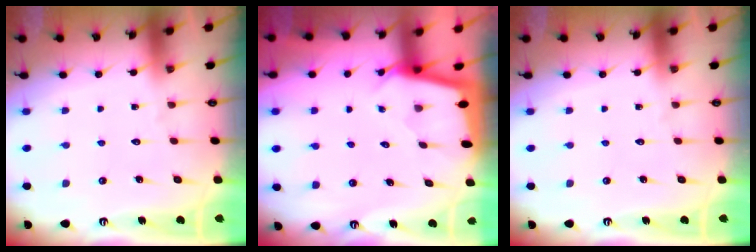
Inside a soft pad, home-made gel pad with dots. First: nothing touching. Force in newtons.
{"total": 2.1, "press": 2.1, "slide": 0.1}
{"total": 0.0}